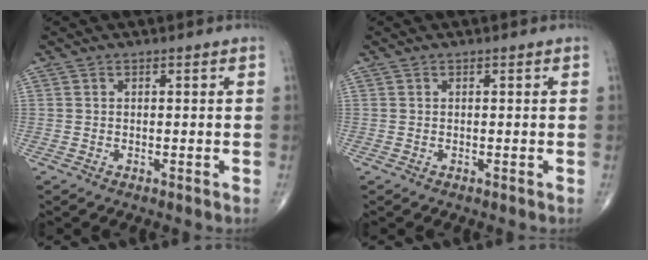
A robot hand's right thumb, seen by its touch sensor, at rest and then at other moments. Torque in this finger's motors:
{"motor_torque": [0.04, 0.05, 0.03, 0.03, 0.01]}